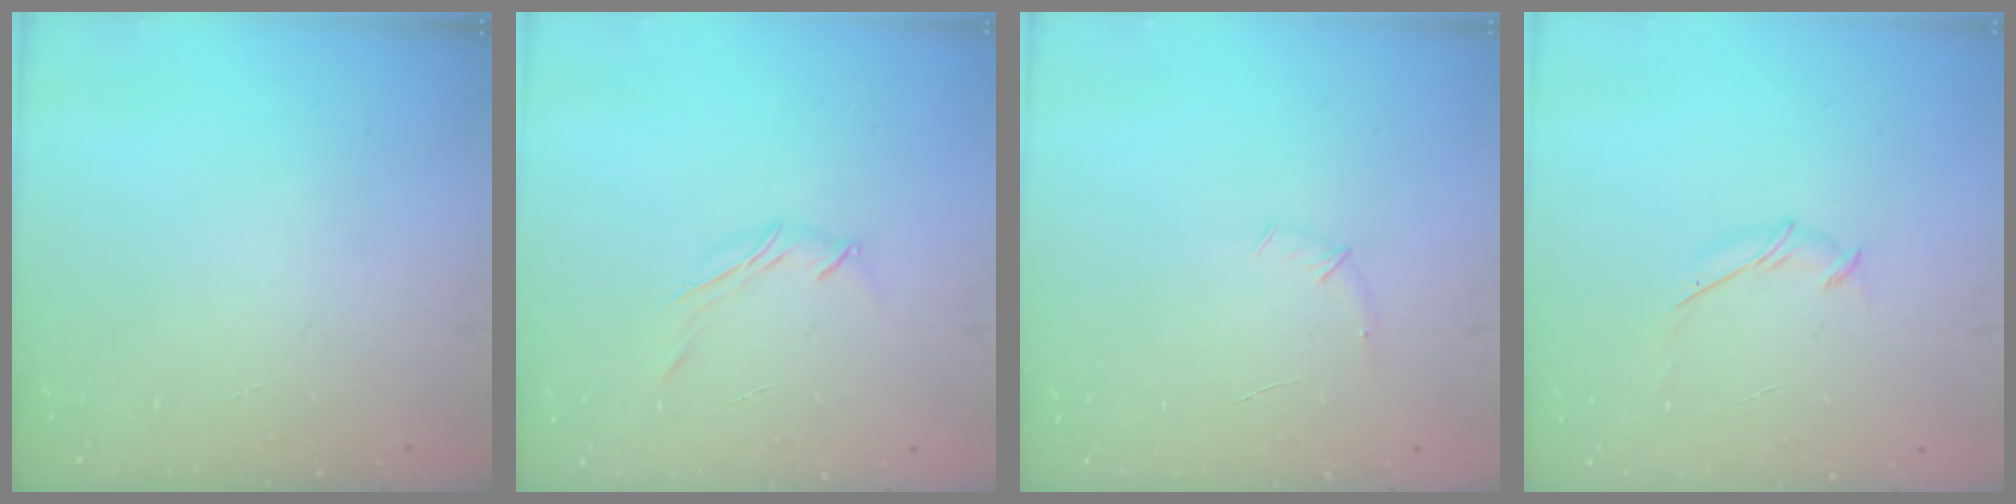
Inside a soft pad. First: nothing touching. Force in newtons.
{"total": 4.4, "press": 4.3, "slide": 0.8}
{"total": 5.0, "press": 4.8, "slide": 1.4}
{"total": 5.3, "press": 5.1, "slide": 1.0}